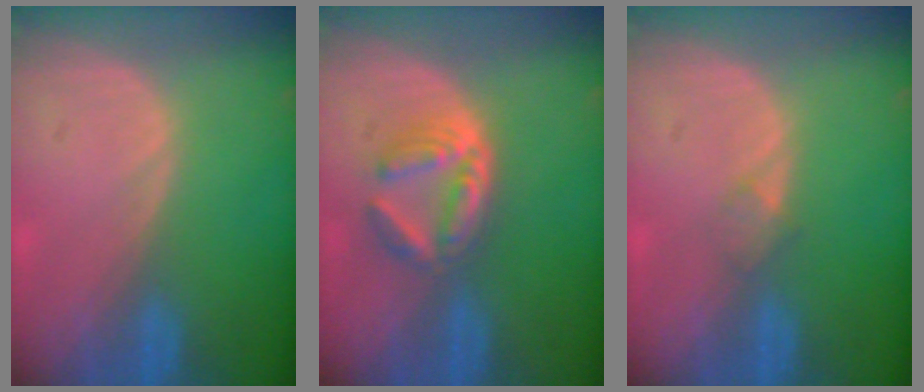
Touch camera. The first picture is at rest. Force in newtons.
{"total": 6.3, "press": 5.4, "slide": 3.2}
{"total": 1.4, "press": 1.4, "slide": 0.1}